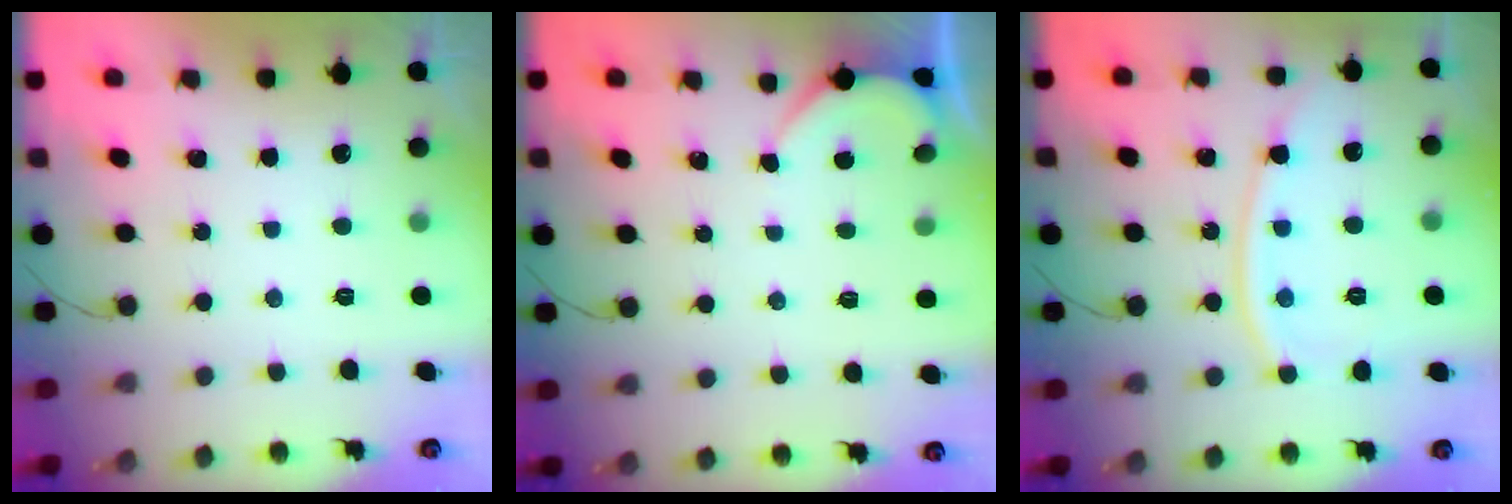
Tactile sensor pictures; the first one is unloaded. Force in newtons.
{"total": 2.1, "press": 2.1, "slide": 0.3}
{"total": 11.3, "press": 11.2, "slide": 1.3}